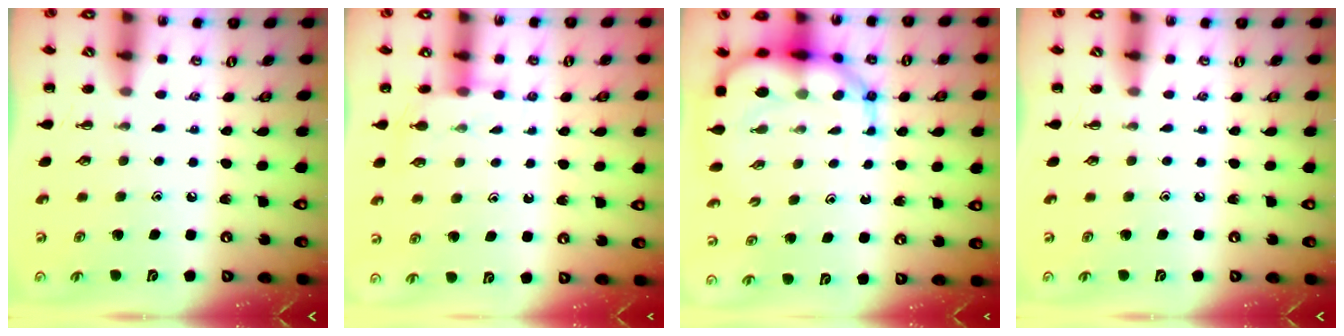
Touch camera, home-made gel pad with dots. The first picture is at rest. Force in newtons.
{"total": 5.7, "press": 5.6, "slide": 1.1}
{"total": 11.3, "press": 10.7, "slide": 3.7}
{"total": 0.0}